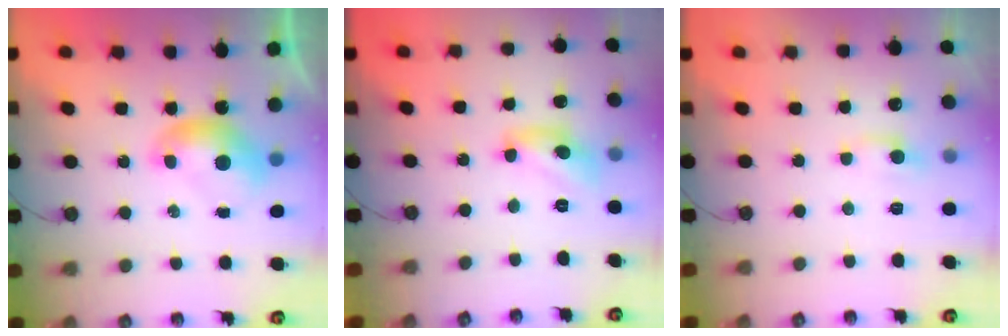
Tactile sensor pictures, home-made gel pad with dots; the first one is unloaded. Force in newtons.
{"total": 8.8, "press": 8.8, "slide": 0.4}
{"total": 1.2, "press": 0.9, "slide": 0.7}